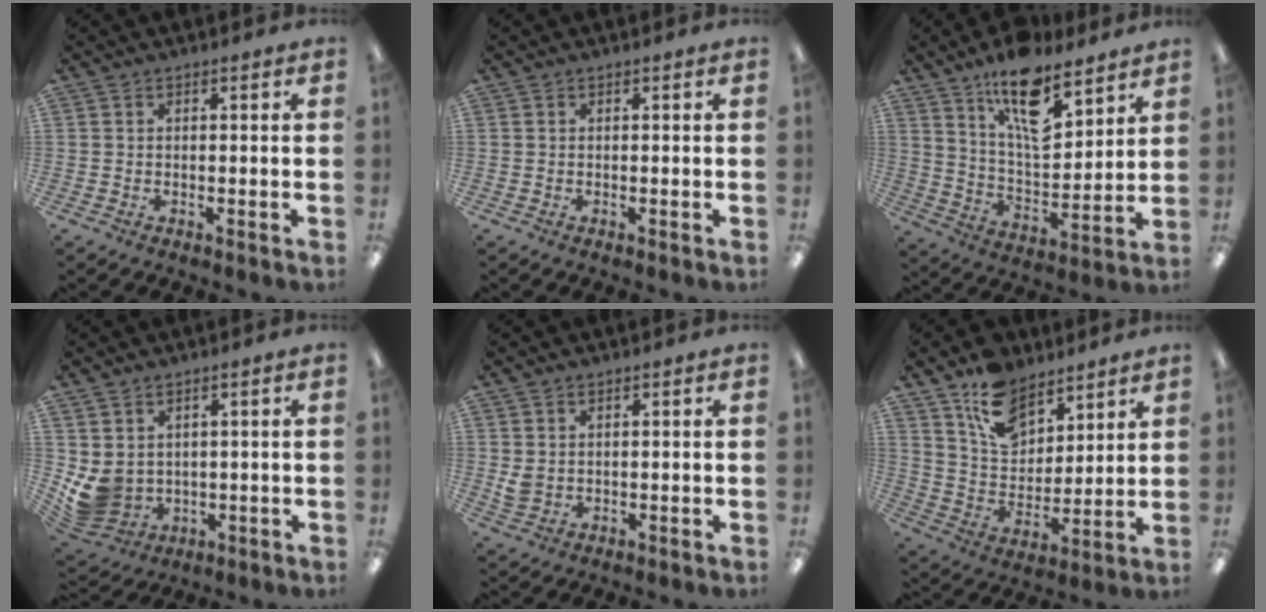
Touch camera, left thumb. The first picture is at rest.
{"total": 0.0}
{"total": 15.3, "force": [10.6, 6.0, 9.2], "torque": [-0.143, -0.062, 0.180]}
{"total": 6.1, "force": [1.2, 5.3, 2.7], "torque": [-0.084, -0.018, 0.029]}
{"total": 2.5, "force": [0.9, 1.9, 1.4], "torque": [-0.037, -0.003, 0.015]}
{"total": 13.5, "force": [9.3, 7.7, 6.1], "torque": [-0.111, -0.044, 0.176]}